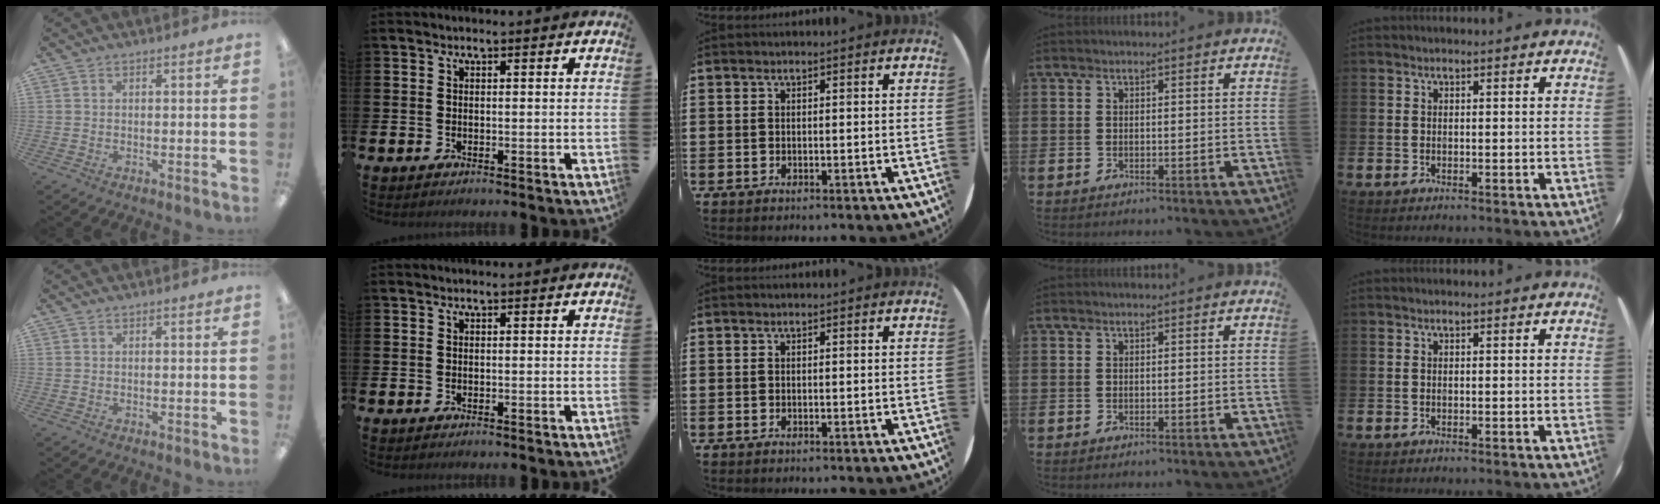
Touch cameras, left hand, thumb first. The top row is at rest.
{}